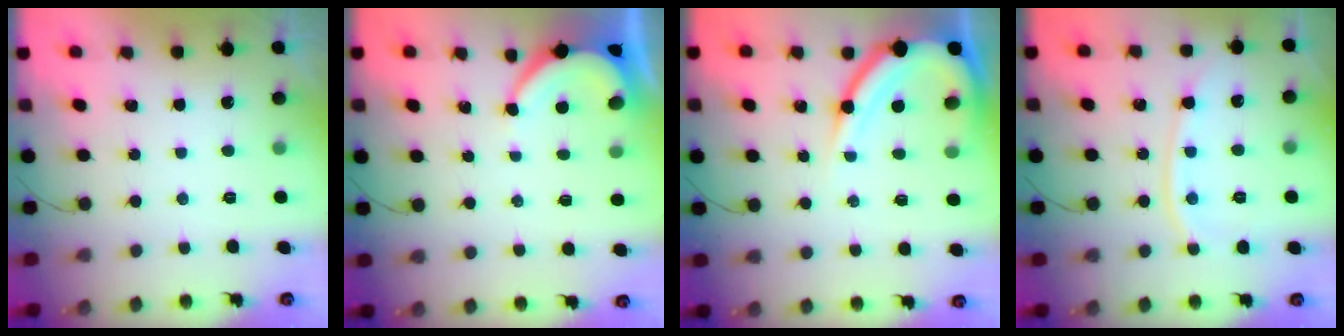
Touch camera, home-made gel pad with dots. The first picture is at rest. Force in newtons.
{"total": 4.6, "press": 4.5, "slide": 0.7}
{"total": 12.7, "press": 12.6, "slide": 1.5}
{"total": 9.9, "press": 9.8, "slide": 1.3}